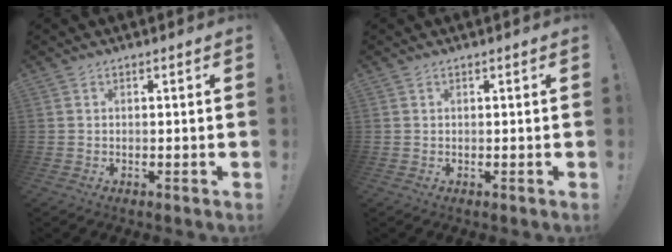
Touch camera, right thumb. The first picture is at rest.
{"total": 0.0}